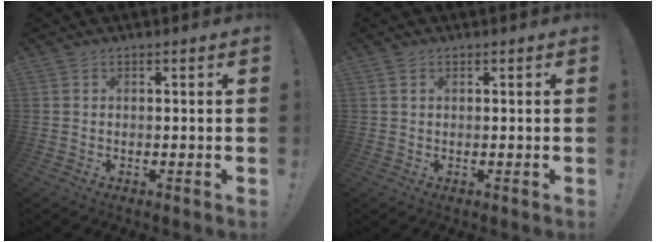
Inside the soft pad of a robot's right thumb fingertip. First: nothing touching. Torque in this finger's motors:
{"motor_torque": [-0.36, 0.16, 0.01, 0.28, -0.05]}